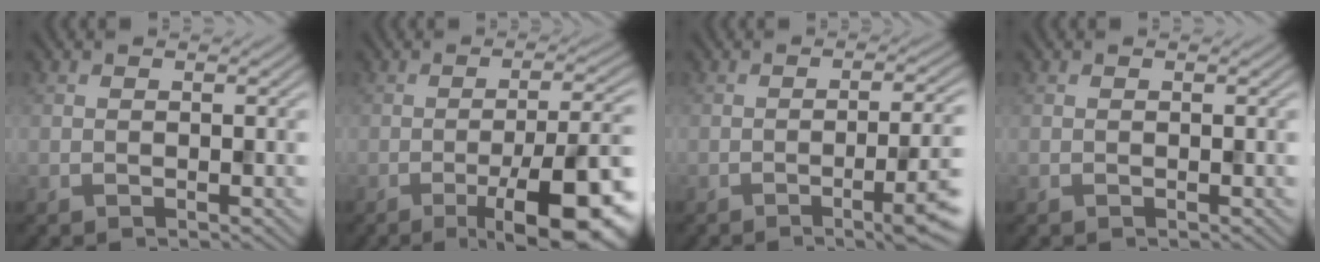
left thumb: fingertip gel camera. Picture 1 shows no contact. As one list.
[{"total": 11.7, "force": [-5.0, 3.0, 10.1], "torque": [-0.141, 0.005, -0.074]}, {"total": 7.5, "force": [-2.6, 1.6, 6.8], "torque": [-0.098, -0.006, -0.039]}, {"total": 0.0}]